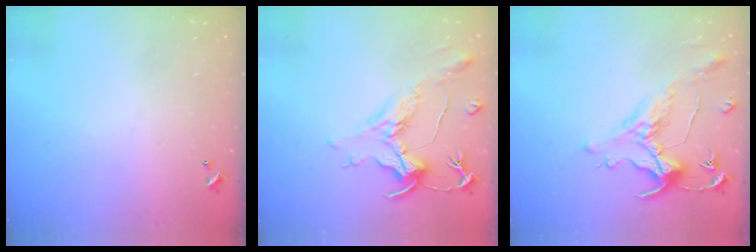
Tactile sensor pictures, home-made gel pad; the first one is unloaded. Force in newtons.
{"total": 2.1, "press": 1.7, "slide": 1.3}
{"total": 0.9, "press": 0.2, "slide": 0.9}